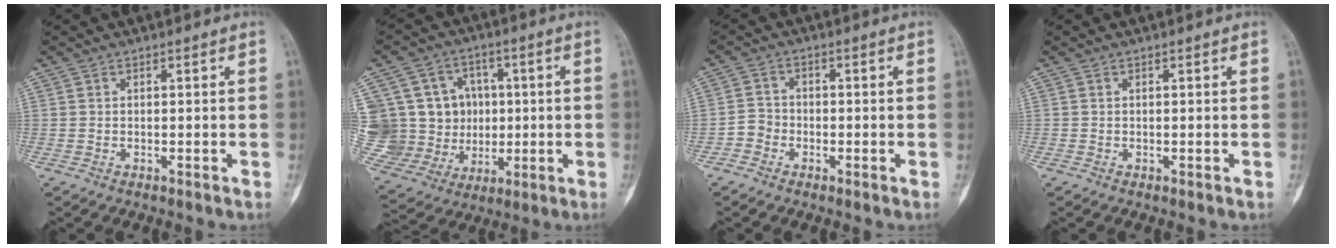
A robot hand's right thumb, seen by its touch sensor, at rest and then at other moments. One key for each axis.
{"total": 21.1, "fx": 2.4, "fy": 17.9, "fz": 10.8, "tx": -0.197, "ty": 0.034, "tz": 0.075}
{"total": 3.1, "fx": -1.7, "fy": 2.5, "fz": 0.6, "tx": 0.002, "ty": 0.015, "tz": -0.043}
{"total": 0.0}